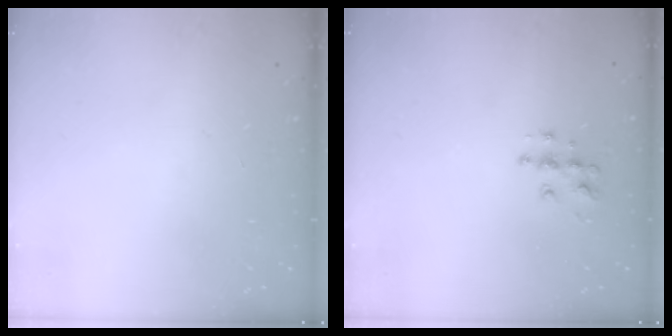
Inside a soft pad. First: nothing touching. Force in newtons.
{"total": 7.5, "press": 7.5, "slide": 0.3}